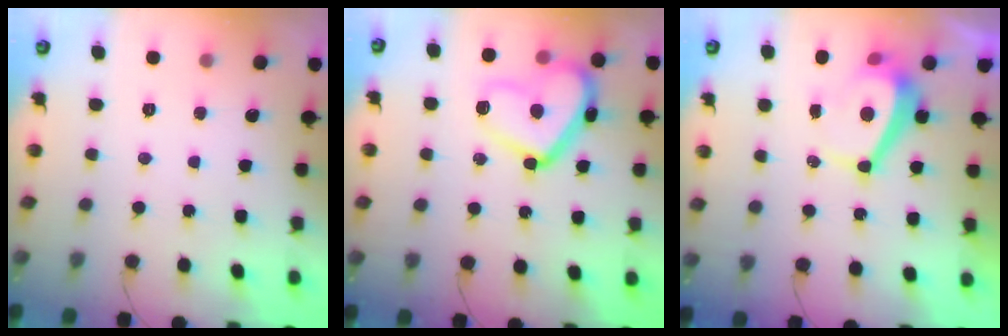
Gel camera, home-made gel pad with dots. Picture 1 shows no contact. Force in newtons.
{"total": 15.8, "press": 15.8, "slide": 1.1}
{"total": 5.4, "press": 5.4, "slide": 0.7}